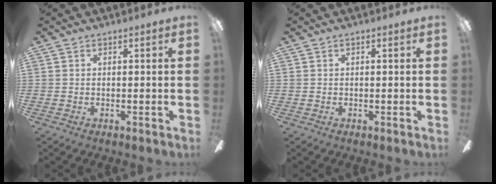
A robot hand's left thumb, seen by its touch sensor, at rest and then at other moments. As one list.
[{"total": 0.0}]